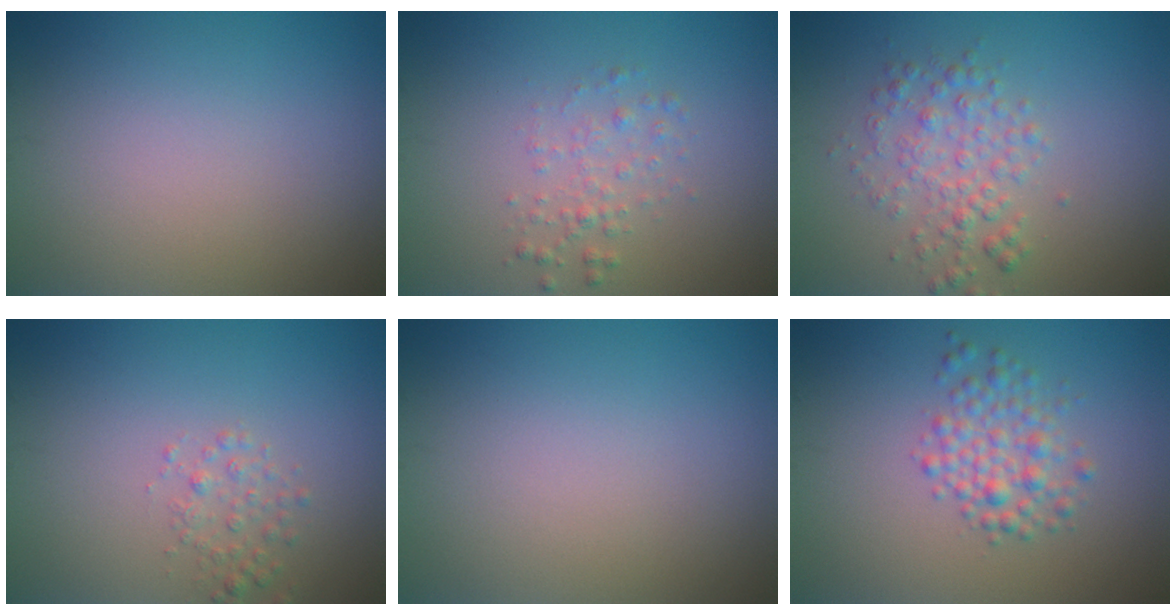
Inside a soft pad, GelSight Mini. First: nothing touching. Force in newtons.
{"total": 1.6, "press": 1.6, "slide": 0.1}
{"total": 2.9, "press": 2.9, "slide": 0.0}
{"total": 1.5, "press": 1.5, "slide": 0.1}
{"total": 0.0}
{"total": 2.9, "press": 2.9, "slide": 0.0}